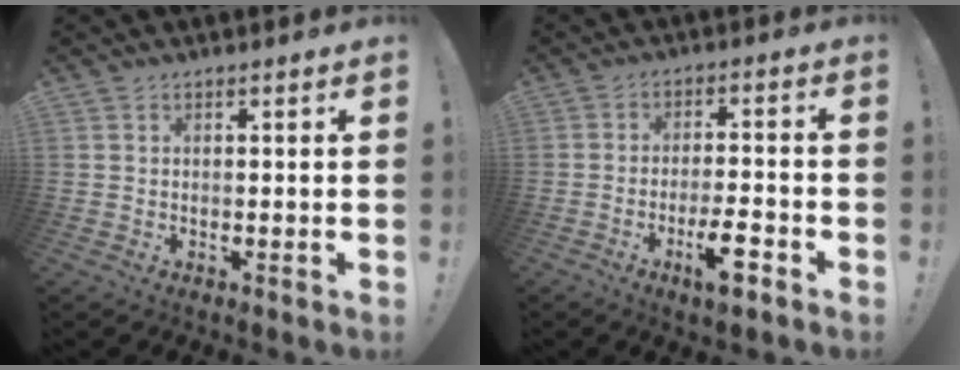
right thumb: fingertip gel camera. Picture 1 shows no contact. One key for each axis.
{"total": 8.7, "fx": -4.7, "fy": 1.9, "fz": 7.1, "tx": -0.110, "ty": 0.014, "tz": -0.083}